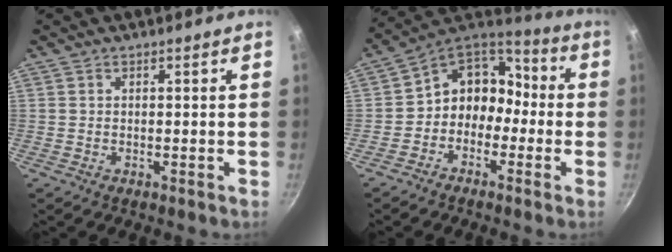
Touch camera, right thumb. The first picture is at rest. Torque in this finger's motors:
{"motor_torque": [0.13, 0.18, 0.26, -0.15, 0.08]}